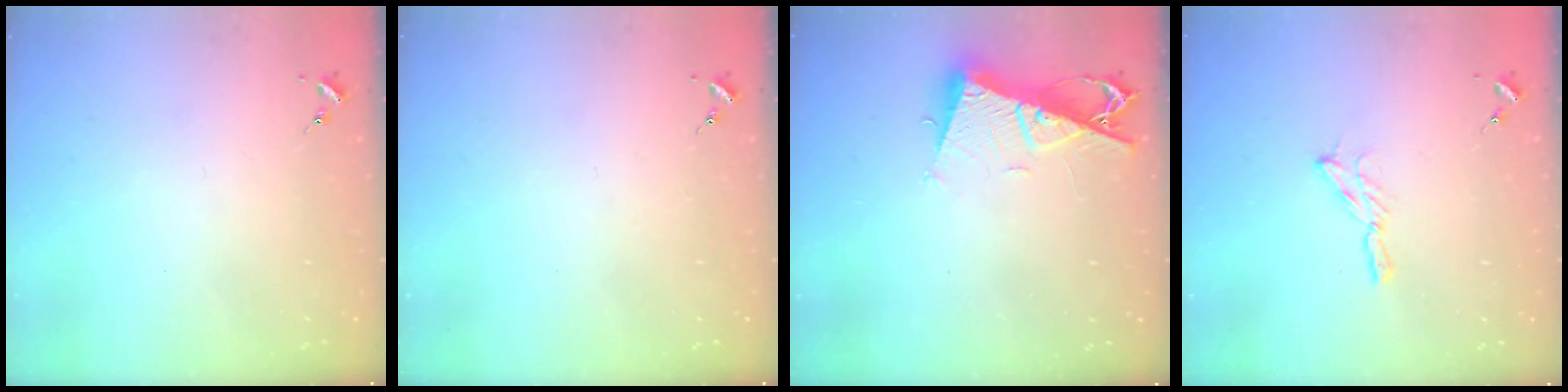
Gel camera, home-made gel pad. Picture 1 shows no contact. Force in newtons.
{"total": 0.0}
{"total": 10.3, "press": 10.3, "slide": 0.8}
{"total": 6.1, "press": 6.1, "slide": 0.3}